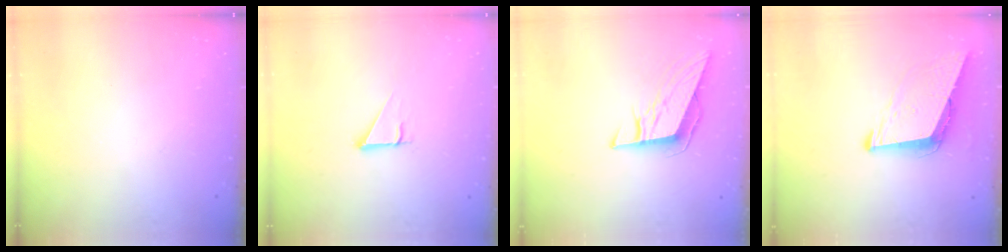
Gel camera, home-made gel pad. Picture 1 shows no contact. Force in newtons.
{"total": 2.9, "press": 2.8, "slide": 0.2}
{"total": 10.2, "press": 9.6, "slide": 3.5}
{"total": 9.0, "press": 8.1, "slide": 3.8}